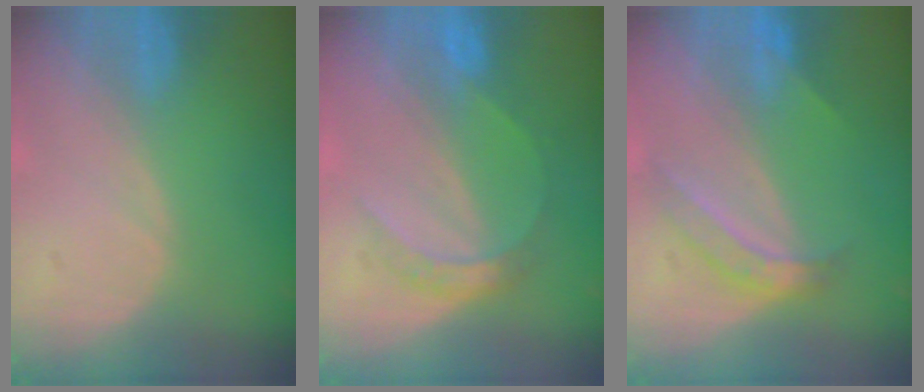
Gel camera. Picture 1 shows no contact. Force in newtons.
{"total": 4.8, "press": 4.5, "slide": 1.6}
{"total": 5.6, "press": 4.8, "slide": 2.9}